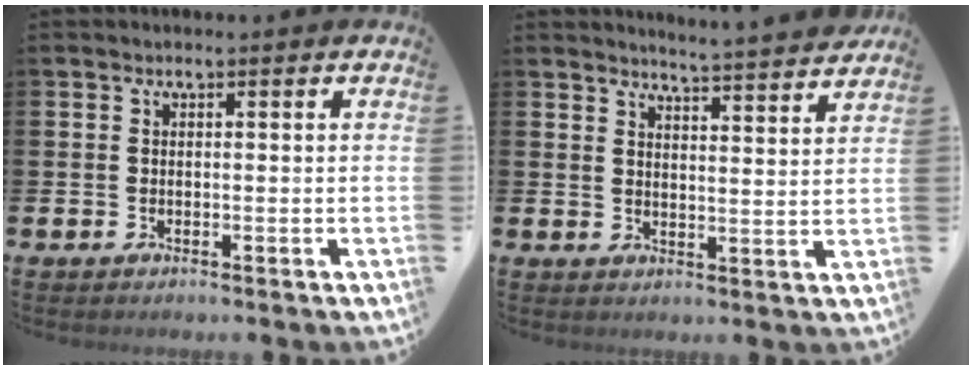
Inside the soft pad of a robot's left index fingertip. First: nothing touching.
{"total": 5.0, "force": [4.9, -0.9, 0.4], "torque": [-0.008, -0.040, 0.084]}